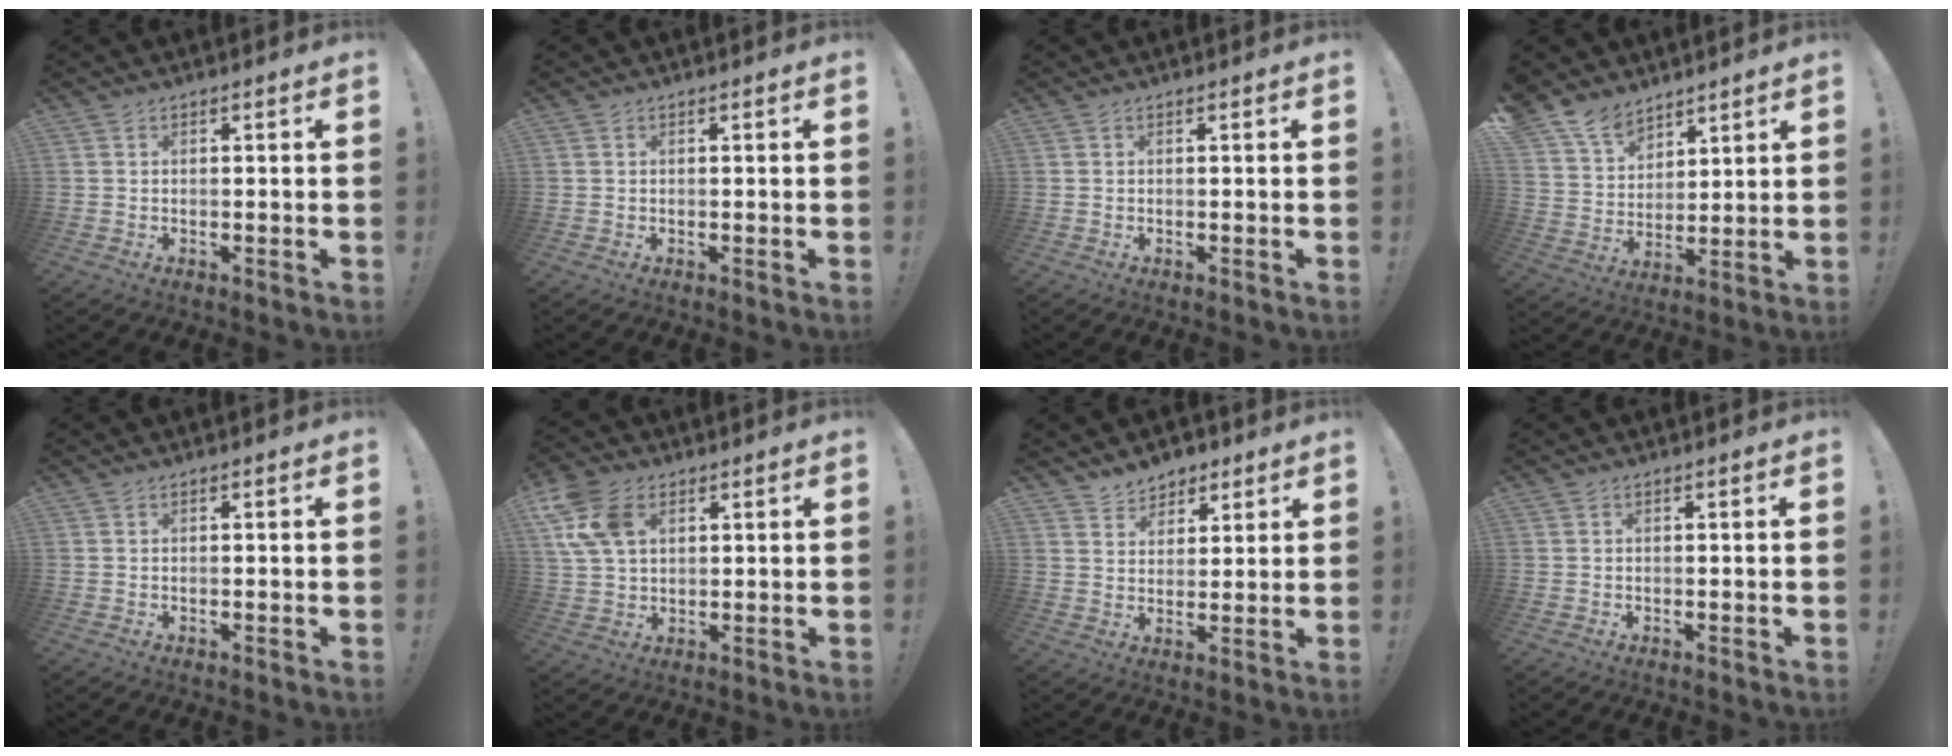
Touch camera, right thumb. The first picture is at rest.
{"total": 0.0}
{"total": 0.0}
{"total": 11.9, "force": [9.5, 6.6, 2.9], "torque": [-0.066, -0.067, 0.186]}
{"total": 0.0}
{"total": 12.2, "force": [4.5, 8.2, 7.8], "torque": [-0.161, 0.004, 0.091]}
{"total": 6.4, "force": [4.9, 4.0, 0.3], "torque": [-0.003, -0.037, 0.096]}
{"total": 0.0}